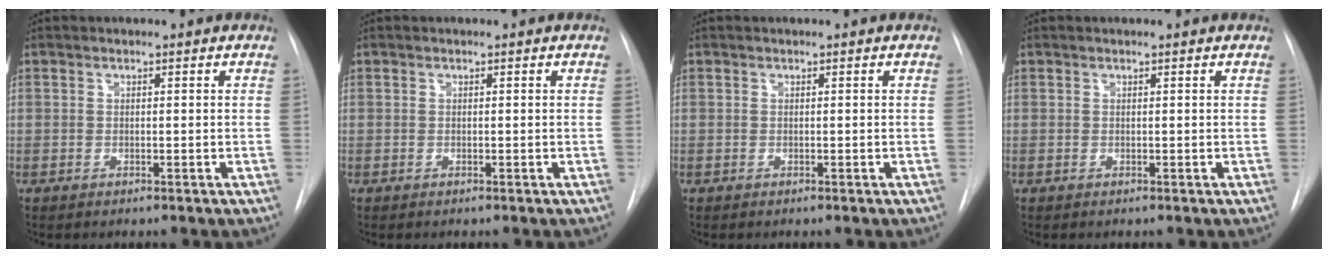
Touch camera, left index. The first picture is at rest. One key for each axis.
{"total": 0.0}
{"total": 0.0}
{"total": 0.6, "fx": -0.6, "fy": -0.1, "fz": -0.1, "tx": 0.001, "ty": -0.006, "tz": -0.008}